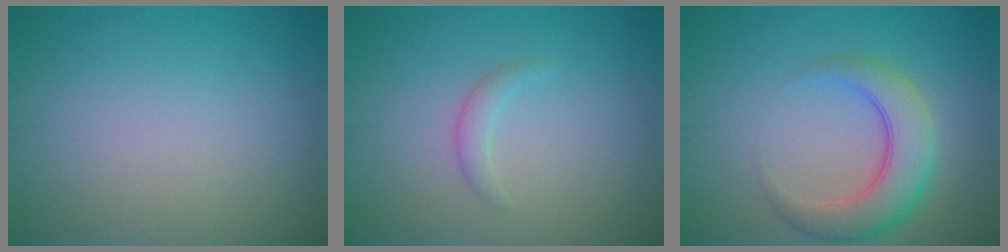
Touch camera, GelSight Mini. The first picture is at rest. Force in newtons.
{"total": 1.2, "press": 1.2, "slide": 0.1}
{"total": 5.1, "press": 5.1, "slide": 0.1}